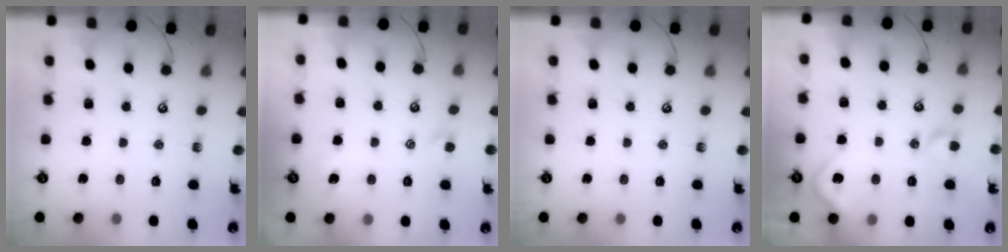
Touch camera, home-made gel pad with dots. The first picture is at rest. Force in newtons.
{"total": 1.5, "press": 1.4, "slide": 0.5}
{"total": 0.0}
{"total": 6.4, "press": 6.3, "slide": 0.9}